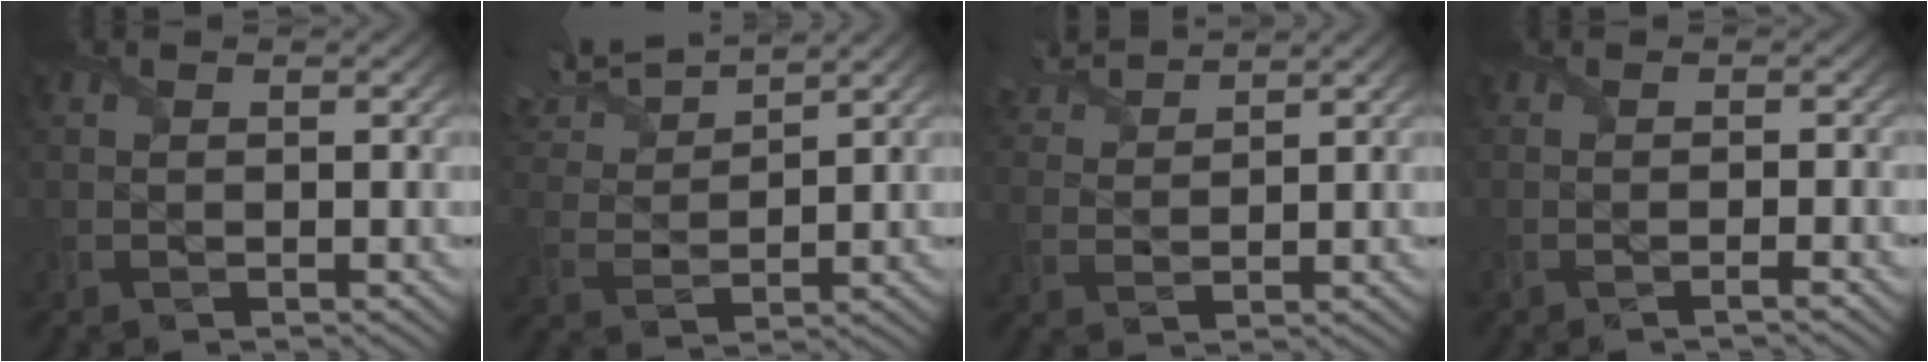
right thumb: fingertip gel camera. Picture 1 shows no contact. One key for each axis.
{"total": 9.2, "fx": 7.8, "fy": 1.9, "fz": 4.4, "tx": -0.105, "ty": 0.023, "tz": 0.139}
{"total": 5.4, "fx": 4.8, "fy": 1.2, "fz": 2.3, "tx": -0.066, "ty": 0.019, "tz": 0.095}
{"total": 1.3, "fx": -0.9, "fy": 0.0, "fz": 1.0, "tx": -0.016, "ty": 0.001, "tz": -0.020}